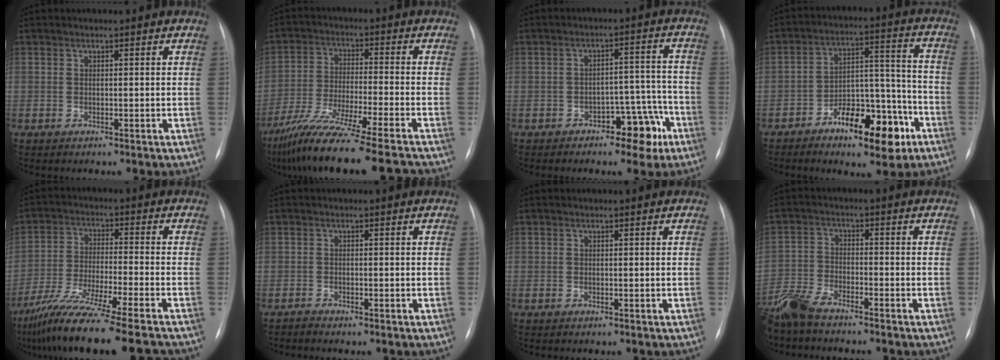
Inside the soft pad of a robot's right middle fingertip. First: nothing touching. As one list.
[{"total": 17.2, "force": [-14.2, -1.2, 9.6], "torque": [-0.185, -0.052, -0.240]}, {"total": 6.8, "force": [-4.1, 3.3, 4.4], "torque": [-0.047, 0.030, -0.053]}, {"total": 12.9, "force": [-7.2, 5.0, 9.5], "torque": [-0.142, 0.027, -0.104]}, {"total": 15.8, "force": [-12.8, -1.3, 9.2], "torque": [-0.180, -0.050, -0.218]}, {"total": 0.7, "force": [-0.7, -0.1, 0.2], "torque": [-0.010, -0.004, -0.012]}, {"total": 0.0}, {"total": 7.4, "force": [-6.4, 1.7, 3.3], "torque": [-0.075, -0.019, -0.126]}]